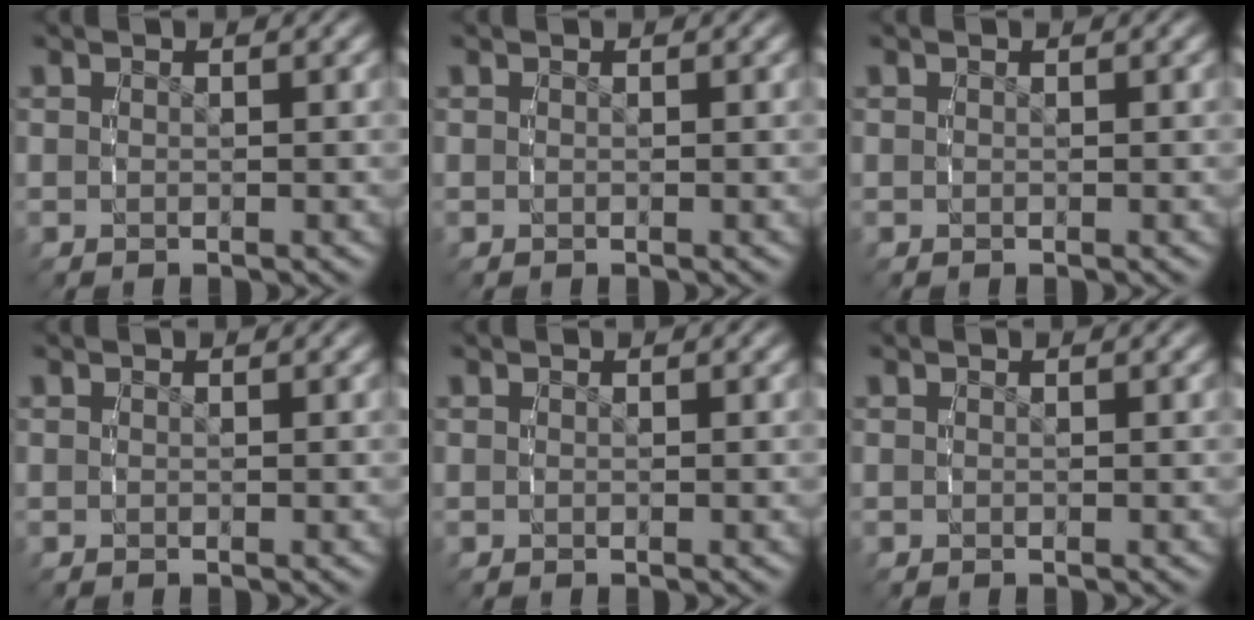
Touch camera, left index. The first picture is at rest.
{"total": 0.0}
{"total": 0.0}
{"total": 0.0}
{"total": 0.0}
{"total": 0.0}